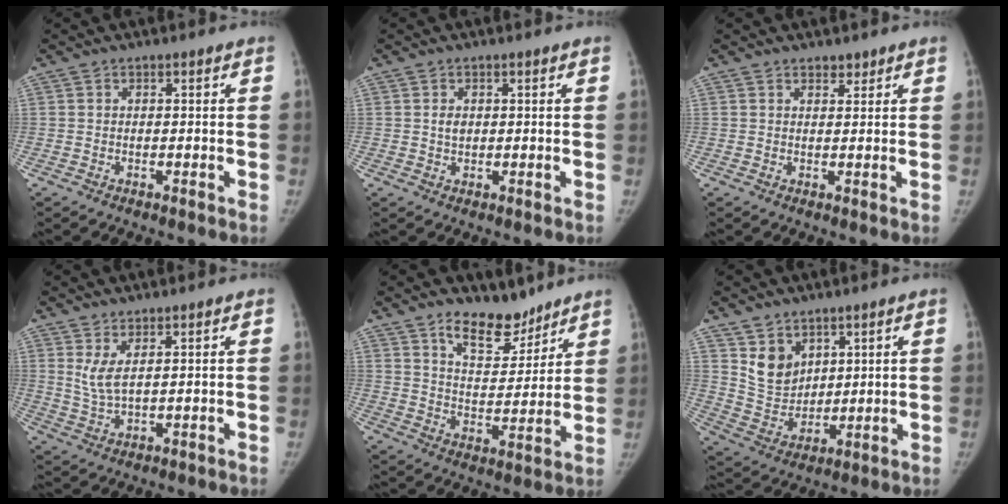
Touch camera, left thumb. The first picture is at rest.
{"total": 1.7, "force": [0.4, 1.2, 1.1], "torque": [-0.009, 0.001, 0.008]}
{"total": 1.6, "force": [1.3, 0.8, 0.3], "torque": [0.010, -0.008, 0.017]}
{"total": 4.2, "force": [1.8, 1.2, 3.5], "torque": [-0.073, -0.015, 0.046]}
{"total": 10.2, "force": [7.9, 4.9, 4.1], "torque": [-0.033, -0.062, 0.140]}
{"total": 8.4, "force": [4.6, 6.2, 3.3], "torque": [-0.028, -0.036, 0.102]}